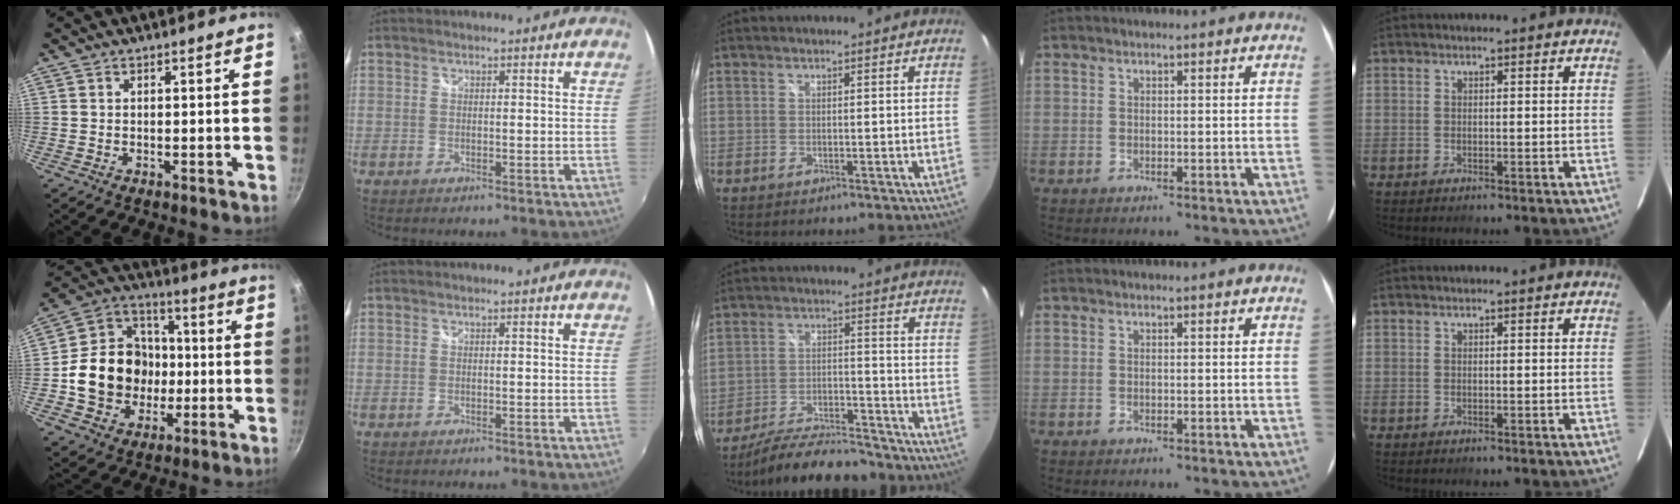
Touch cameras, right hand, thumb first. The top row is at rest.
{"thumb": {"total": 17.6, "force": [-2.0, 15.2, 8.6], "torque": [-0.118, 0.036, -0.033]}, "middle": {"total": 14.3, "force": [-12.8, 3.2, 5.5], "torque": [-0.113, -0.001, -0.195]}}